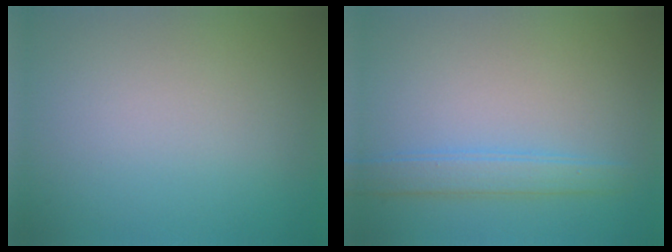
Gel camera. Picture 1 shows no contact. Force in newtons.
{"total": 2.7, "press": 2.7, "slide": 0.1}